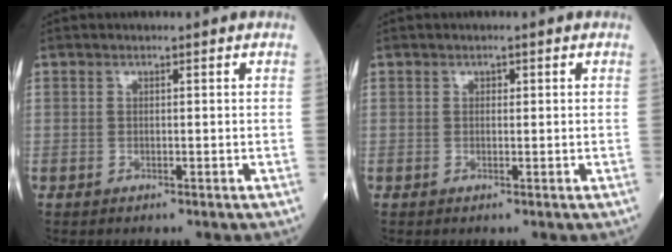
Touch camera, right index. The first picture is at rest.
{"total": 0.5, "force": [0.2, 0.4, 0.3], "torque": [-0.003, 0.001, 0.002]}